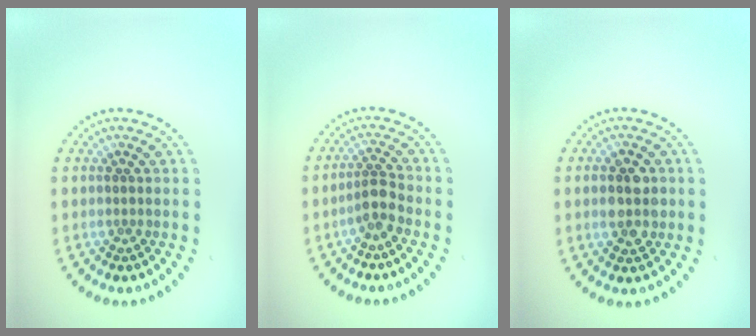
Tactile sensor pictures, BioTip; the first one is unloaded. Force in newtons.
{"total": 2.2, "press": 1.8, "slide": 1.2}
{"total": 3.8, "press": 3.8, "slide": 0.1}